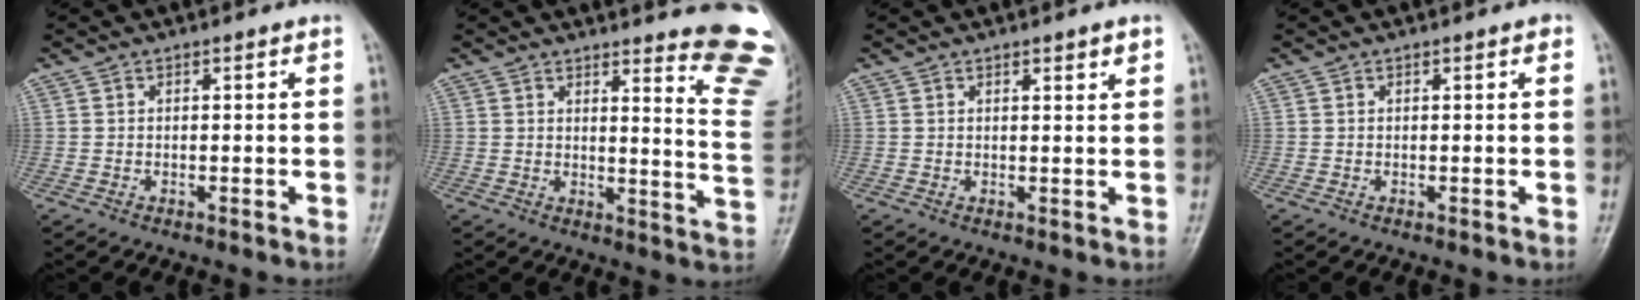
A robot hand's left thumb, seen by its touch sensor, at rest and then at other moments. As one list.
[{"total": 14.5, "force": [12.5, 1.3, 7.4], "torque": [-0.067, -0.143, 0.126]}, {"total": 1.8, "force": [1.2, 0.1, 1.3], "torque": [-0.018, -0.008, 0.018]}, {"total": 0.7, "force": [0.3, 0.3, 0.6], "torque": [-0.009, 0.001, 0.001]}]